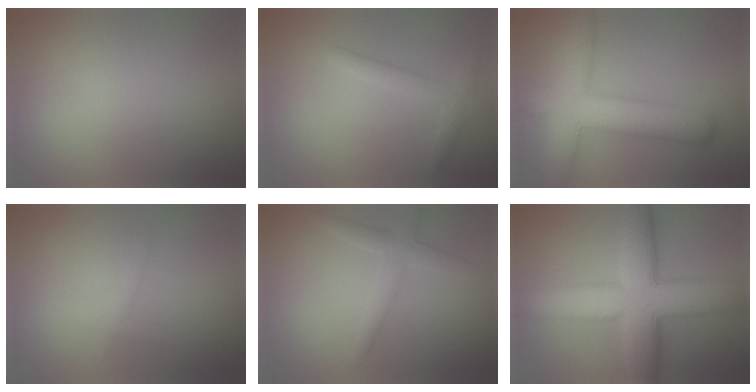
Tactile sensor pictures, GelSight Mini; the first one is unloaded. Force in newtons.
{"total": 2.1, "press": 2.1, "slide": 0.1}
{"total": 8.0, "press": 8.0, "slide": 0.4}
{"total": 0.9, "press": 0.9, "slide": 0.1}
{"total": 2.8, "press": 2.8, "slide": 0.1}
{"total": 10.8, "press": 10.8, "slide": 0.0}